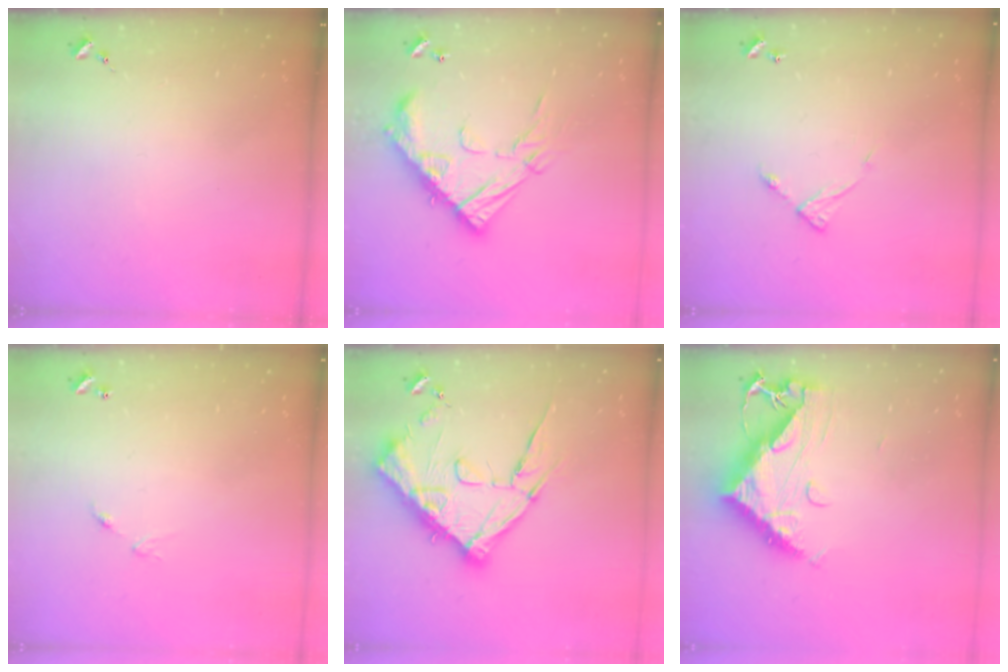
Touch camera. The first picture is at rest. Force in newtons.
{"total": 21.7, "press": 21.6, "slide": 1.9}
{"total": 5.8, "press": 5.7, "slide": 0.6}
{"total": 5.6, "press": 5.5, "slide": 0.6}
{"total": 19.4, "press": 19.4, "slide": 1.0}
{"total": 11.6, "press": 11.6, "slide": 1.1}